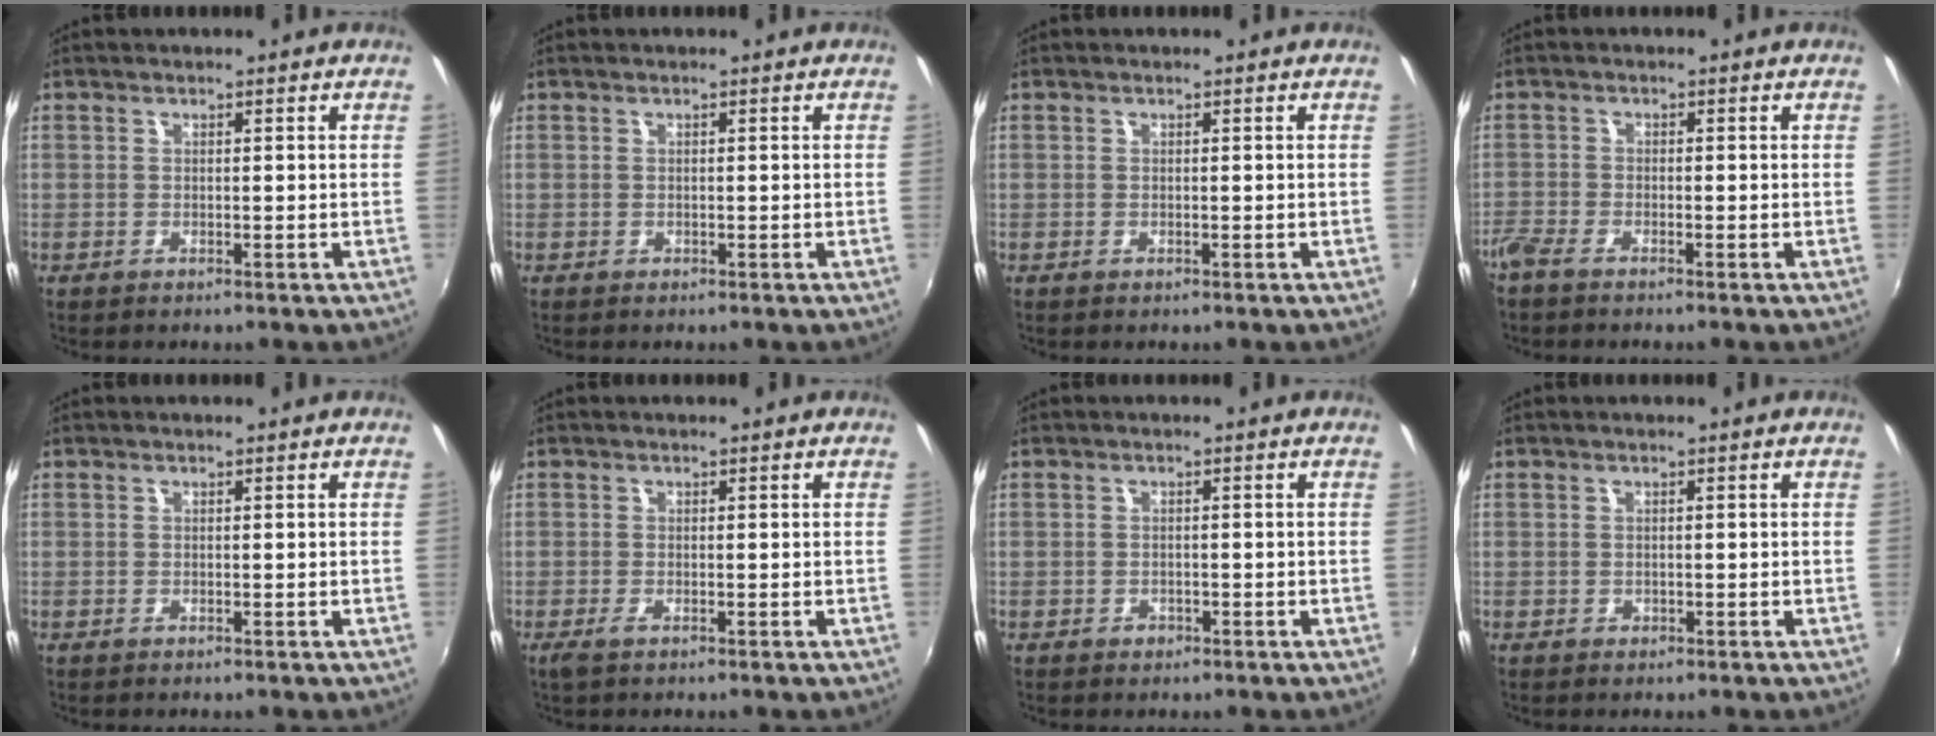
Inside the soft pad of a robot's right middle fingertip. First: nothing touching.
{"total": 0.0}
{"total": 0.0}
{"total": 3.1, "force": [-2.6, 0.6, 1.5], "torque": [-0.042, -0.009, -0.056]}
{"total": 0.0}
{"total": 1.4, "force": [-0.8, 0.2, 1.2], "torque": [-0.023, -0.006, -0.016]}
{"total": 1.0, "force": [-0.7, 0.7, 0.2], "torque": [-0.004, -0.002, -0.010]}
{"total": 0.0}